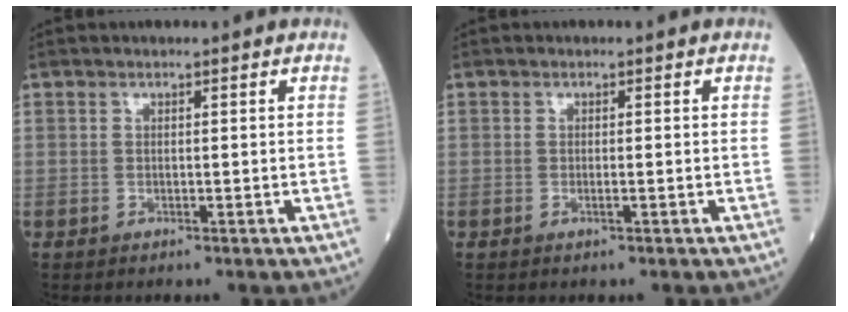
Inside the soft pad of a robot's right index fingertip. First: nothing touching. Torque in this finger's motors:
{"motor_torque": [-0.10, -0.05, -0.04, -0.01]}